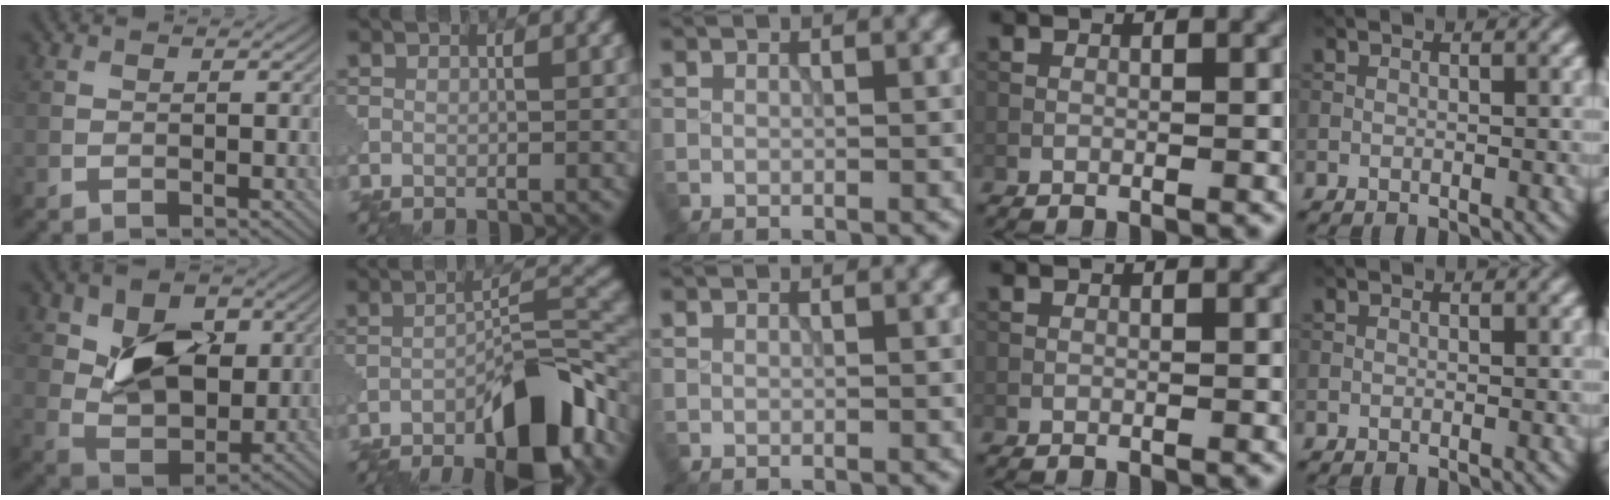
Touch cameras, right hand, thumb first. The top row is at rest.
{"thumb": {"total": 9.1, "force": [2.5, 6.2, 6.2], "torque": [-0.116, -0.014, 0.044]}, "index": {"total": 11.1, "force": [-6.9, 3.2, 8.0], "torque": [-0.114, 0.012, -0.121]}}